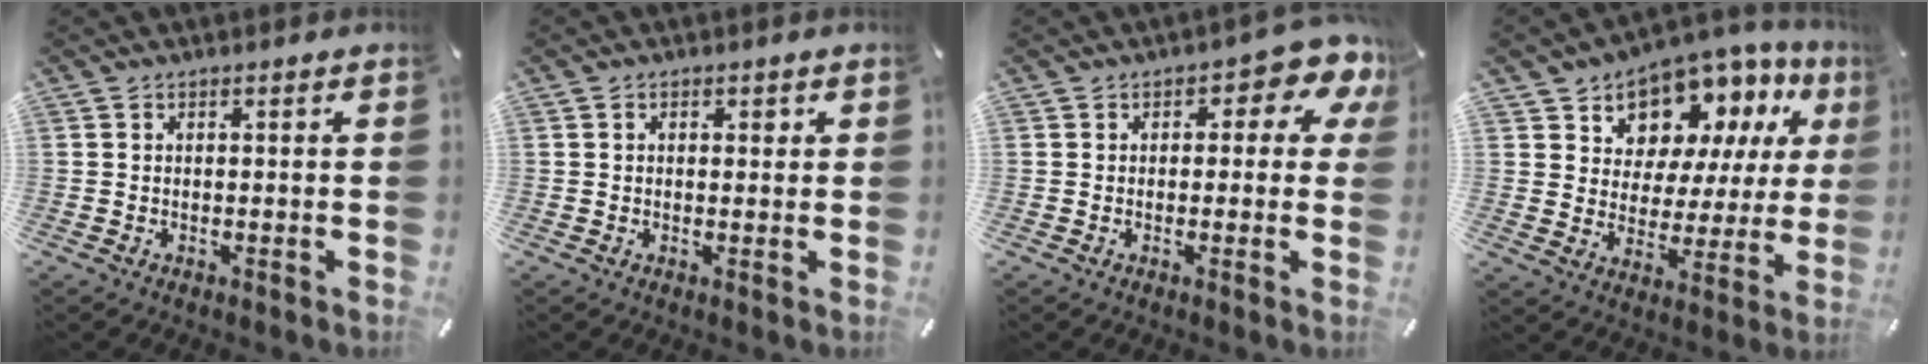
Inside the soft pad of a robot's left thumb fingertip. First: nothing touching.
{"total": 1.7, "force": [0.5, 1.1, 1.2], "torque": [-0.017, 0.003, 0.005]}
{"total": 6.6, "force": [2.7, 3.5, 4.9], "torque": [-0.062, -0.014, 0.040]}
{"total": 10.0, "force": [7.4, 6.6, 0.8], "torque": [-0.019, -0.083, 0.136]}